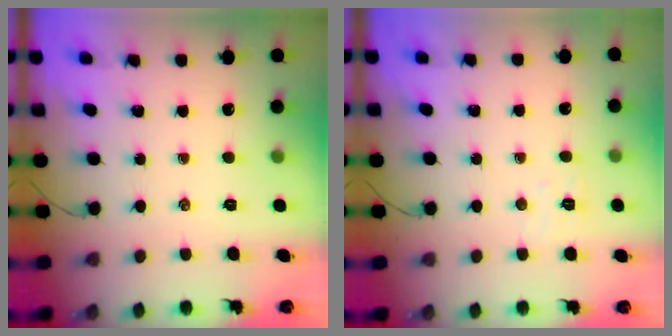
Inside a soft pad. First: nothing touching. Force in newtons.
{"total": 3.3, "press": 3.2, "slide": 0.8}